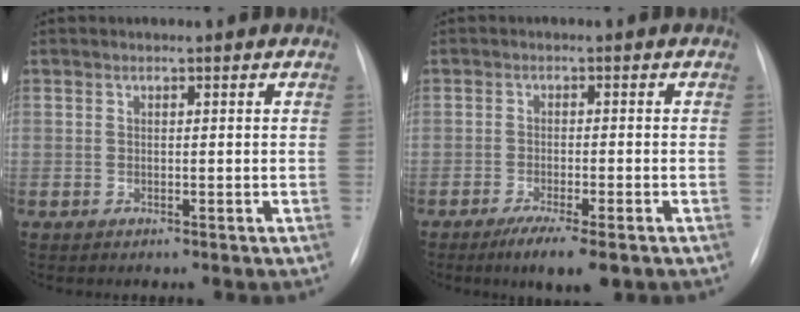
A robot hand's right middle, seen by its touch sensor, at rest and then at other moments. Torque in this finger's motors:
{"motor_torque": [0.11, -0.07, 0.09, 0.05]}